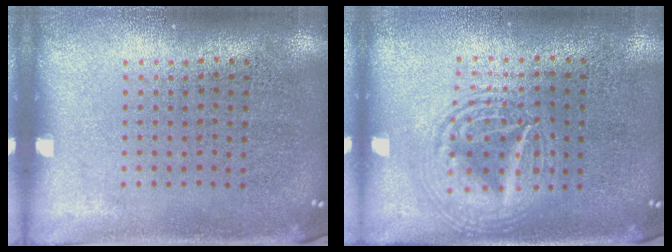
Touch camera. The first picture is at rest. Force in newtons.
{"total": 2.6, "press": 2.6, "slide": 0.3}